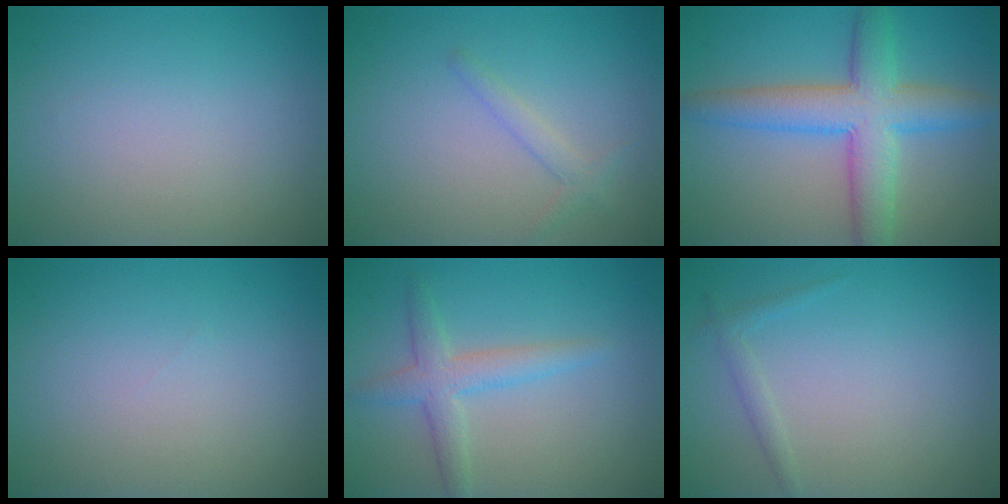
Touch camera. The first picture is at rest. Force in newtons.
{"total": 1.4, "press": 1.4, "slide": 0.0}
{"total": 6.9, "press": 6.9, "slide": 0.2}
{"total": 0.0}
{"total": 2.9, "press": 2.9, "slide": 0.0}
{"total": 1.0, "press": 1.0, "slide": 0.0}